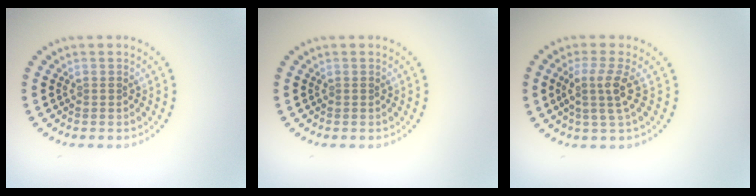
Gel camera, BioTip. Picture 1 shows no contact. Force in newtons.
{"total": 0.0}
{"total": 2.8, "press": 2.1, "slide": 1.8}